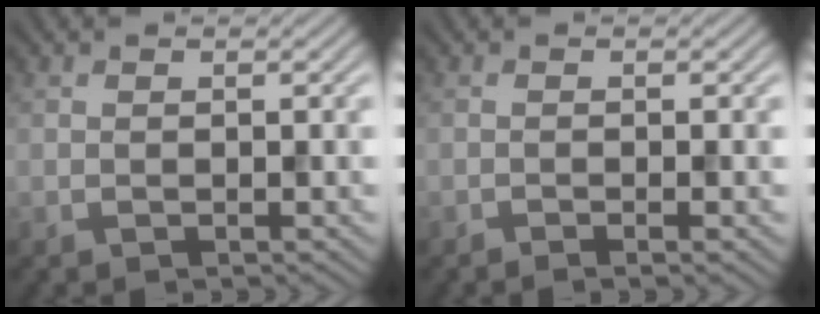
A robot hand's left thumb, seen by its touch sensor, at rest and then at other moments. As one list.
[{"total": 1.1, "force": [-0.6, 0.1, 1.0], "torque": [-0.013, -0.002, -0.011]}]